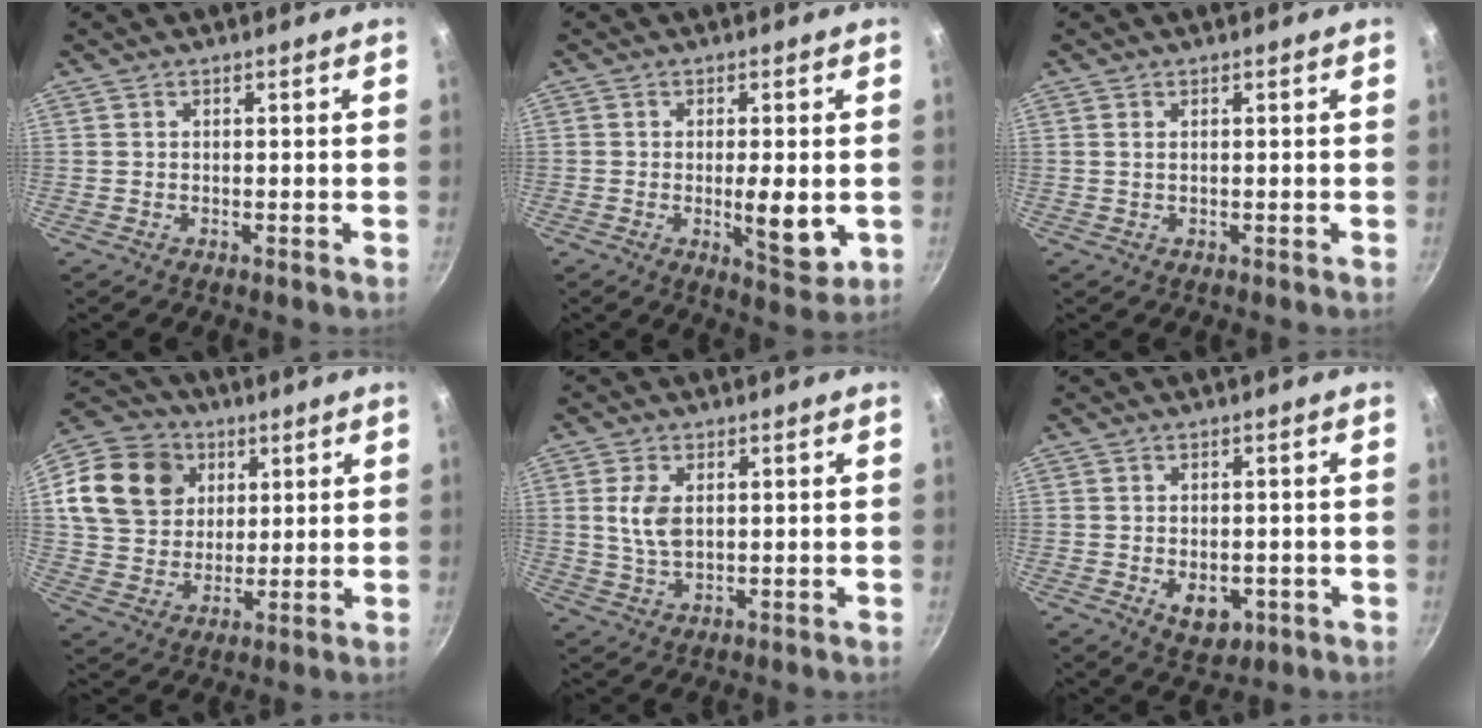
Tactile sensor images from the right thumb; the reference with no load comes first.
{"total": 7.7, "force": [-0.9, 2.6, 7.2], "torque": [-0.105, -0.013, -0.008]}
{"total": 0.9, "force": [0.2, 0.5, 0.7], "torque": [-0.012, 0.001, 0.005]}
{"total": 18.8, "force": [6.6, 15.4, 8.6], "torque": [-0.168, 0.016, 0.121]}
{"total": 6.1, "force": [1.1, 3.6, 4.8], "torque": [-0.092, -0.005, 0.025]}
{"total": 6.0, "force": [-1.6, 4.0, 4.1], "torque": [-0.043, -0.001, -0.012]}